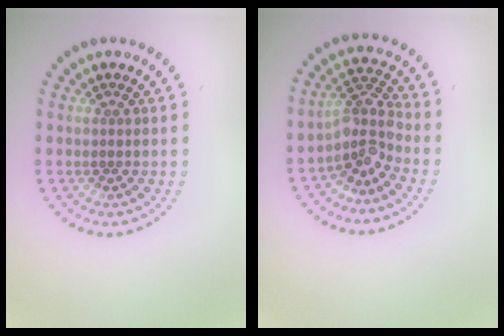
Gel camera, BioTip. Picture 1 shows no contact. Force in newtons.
{"total": 3.5, "press": 2.5, "slide": 2.4}